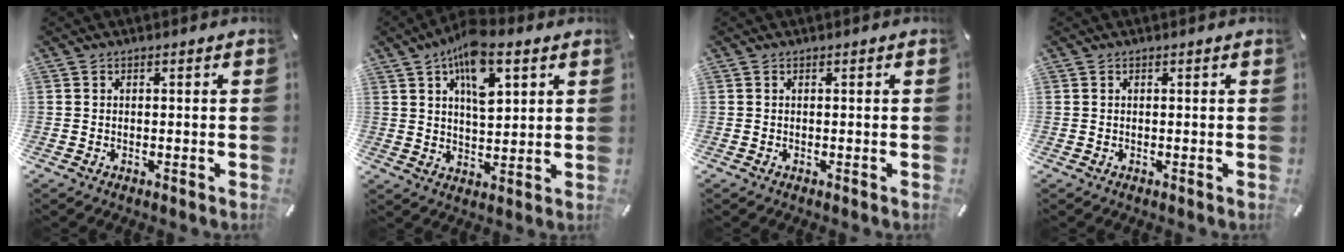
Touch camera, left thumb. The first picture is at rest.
{"total": 11.7, "force": [6.0, 5.6, 8.3], "torque": [-0.131, -0.014, 0.103]}
{"total": 0.0}
{"total": 0.0}